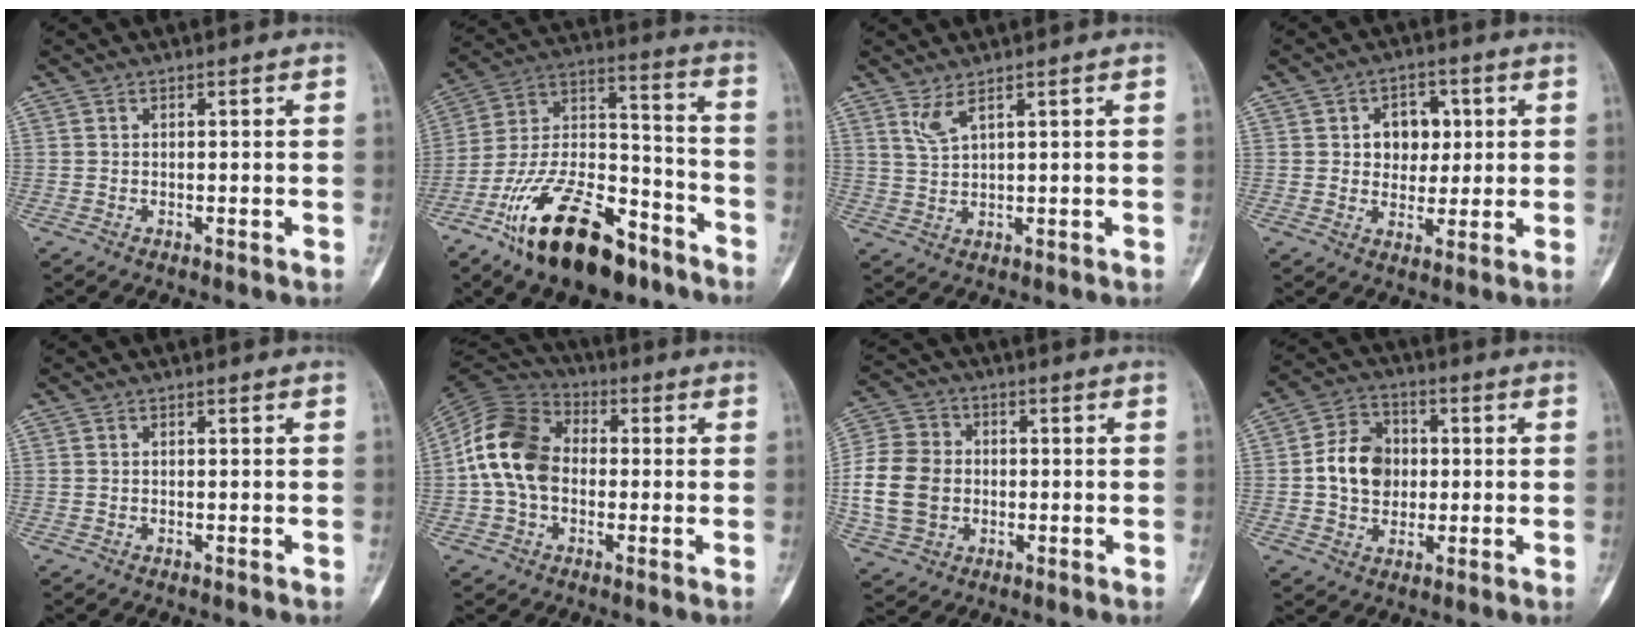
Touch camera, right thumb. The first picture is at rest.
{"total": 23.7, "force": [-14.6, 11.0, 15.0], "torque": [-0.269, 0.084, -0.255]}
{"total": 3.2, "force": [2.2, 0.4, 2.3], "torque": [-0.052, -0.015, 0.053]}
{"total": 7.3, "force": [1.8, 5.7, 4.1], "torque": [-0.017, -0.001, 0.025]}
{"total": 0.0}
{"total": 13.4, "force": [-0.4, 10.0, 9.0], "torque": [-0.158, 0.031, -0.022]}
{"total": 14.9, "force": [-1.4, 12.2, 8.4], "torque": [-0.169, 0.015, -0.023]}
{"total": 10.4, "force": [0.1, 8.2, 6.4], "torque": [-0.086, 0.016, -0.004]}